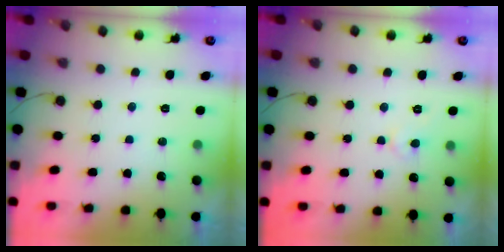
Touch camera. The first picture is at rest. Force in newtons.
{"total": 3.8, "press": 3.8, "slide": 0.3}